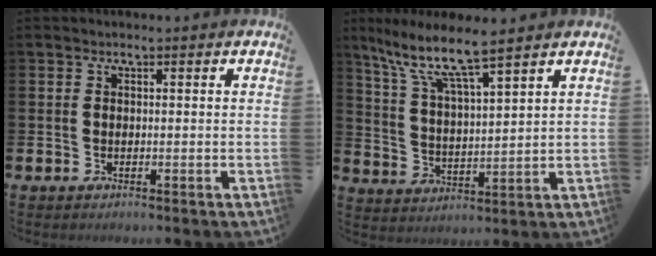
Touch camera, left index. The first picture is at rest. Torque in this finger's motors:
{"motor_torque": [0.80, -0.81, 0.78, 0.21]}